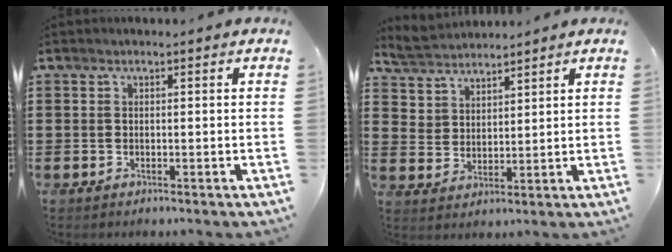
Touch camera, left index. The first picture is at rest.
{"total": 5.1, "force": [4.8, 1.9, 0.0], "torque": [-0.025, -0.011, 0.090]}